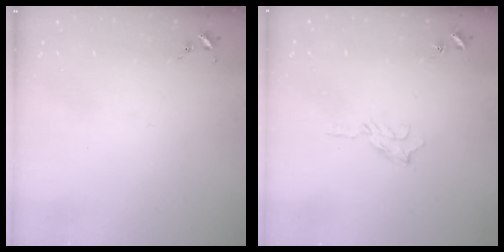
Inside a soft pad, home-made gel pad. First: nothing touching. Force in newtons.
{"total": 5.8, "press": 5.7, "slide": 0.8}